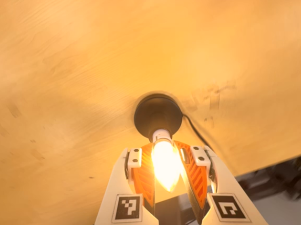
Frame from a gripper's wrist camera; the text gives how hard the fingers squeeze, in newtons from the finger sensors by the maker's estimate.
{"total": 17.4, "left": 17.8, "right": 16.9}